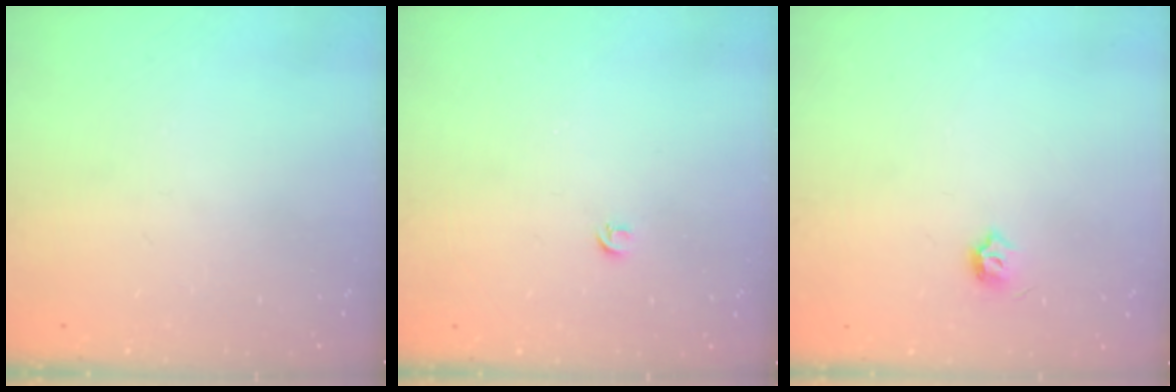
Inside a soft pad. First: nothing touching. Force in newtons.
{"total": 3.4, "press": 3.3, "slide": 0.6}
{"total": 3.9, "press": 3.8, "slide": 0.7}